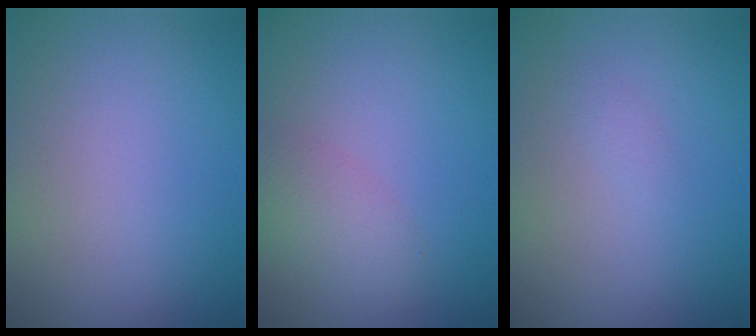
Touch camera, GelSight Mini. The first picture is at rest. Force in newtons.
{"total": 2.4, "press": 2.4, "slide": 0.1}
{"total": 0.6, "press": 0.6, "slide": 0.0}